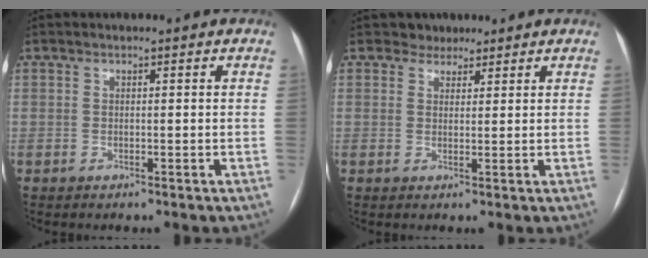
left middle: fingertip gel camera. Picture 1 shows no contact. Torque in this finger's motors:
{"motor_torque": [-0.09, 0.03, -0.06, -0.02]}